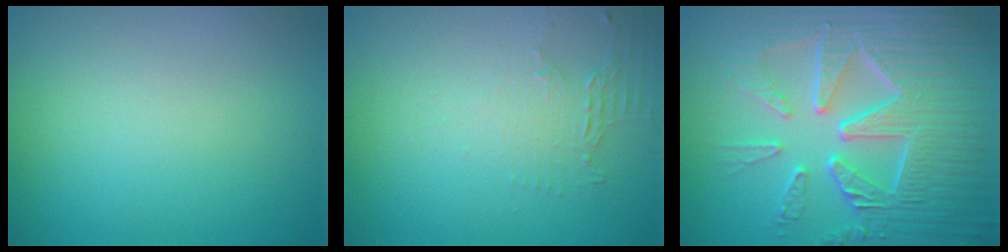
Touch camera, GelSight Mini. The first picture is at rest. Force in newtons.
{"total": 2.3, "press": 1.7, "slide": 1.5}
{"total": 9.7, "press": 6.5, "slide": 7.2}